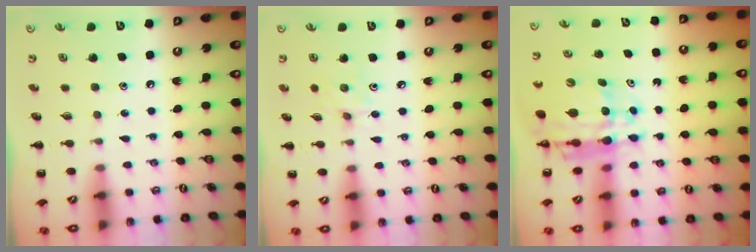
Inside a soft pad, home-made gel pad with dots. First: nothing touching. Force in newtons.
{"total": 4.0, "press": 3.8, "slide": 1.3}
{"total": 10.7, "press": 10.3, "slide": 3.2}